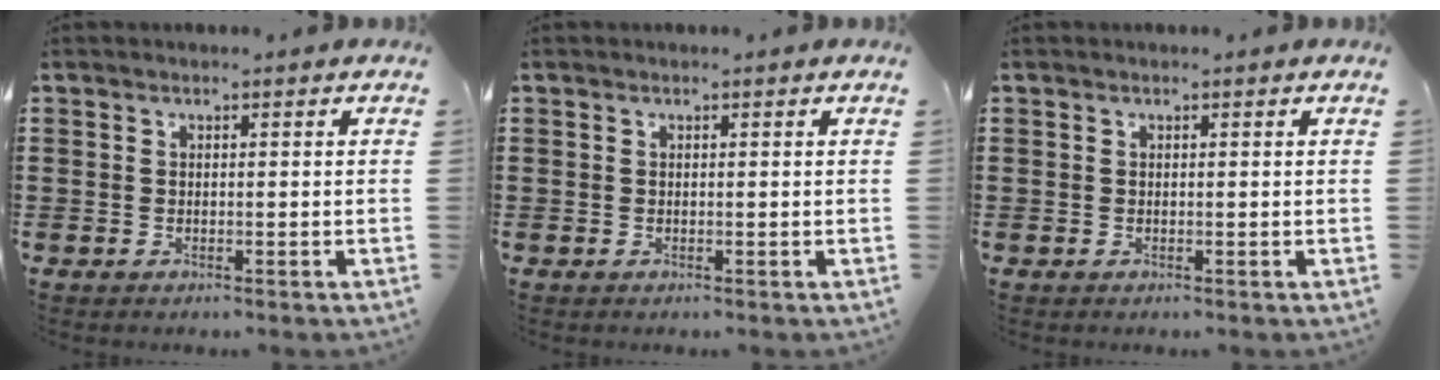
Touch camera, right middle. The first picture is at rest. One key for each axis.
{"total": 0.0}
{"total": 0.0}